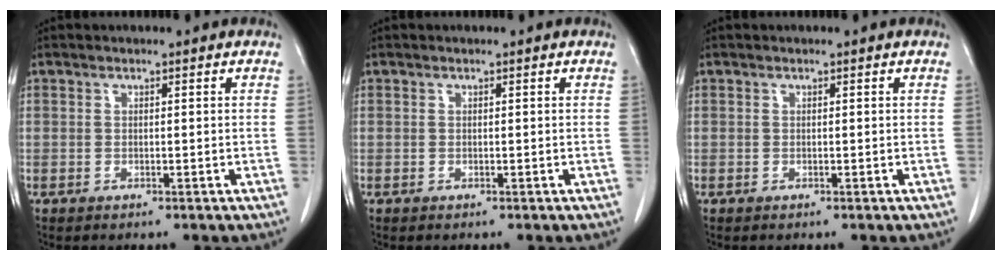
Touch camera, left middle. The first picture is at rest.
{"total": 0.0}
{"total": 0.0}